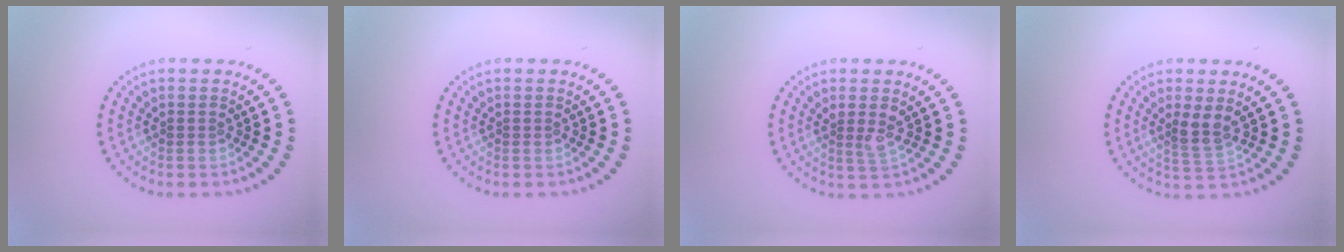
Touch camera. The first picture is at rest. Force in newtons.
{"total": 0.0}
{"total": 1.6, "press": 1.3, "slide": 0.9}
{"total": 2.1, "press": 1.6, "slide": 1.4}